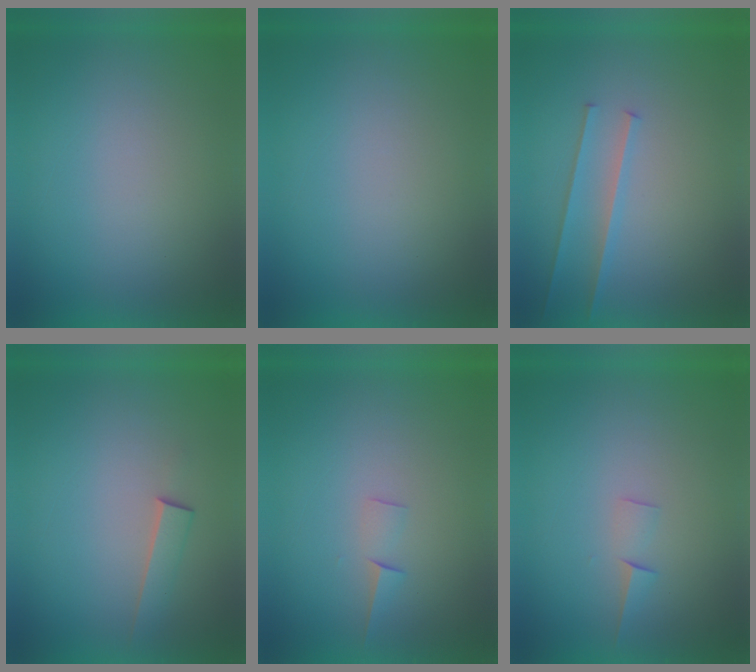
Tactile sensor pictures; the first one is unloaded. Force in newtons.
{"total": 0.0}
{"total": 2.2}
{"total": 1.8}
{"total": 1.5}
{"total": 1.5}